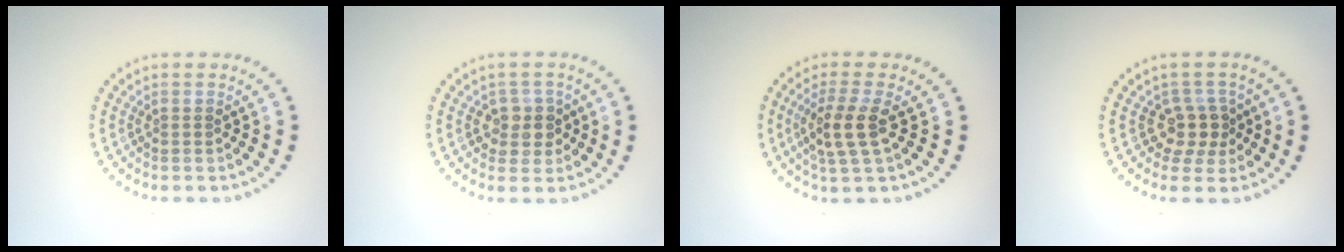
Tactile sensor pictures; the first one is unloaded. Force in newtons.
{"total": 2.3, "press": 2.1, "slide": 0.8}
{"total": 3.4, "press": 3.1, "slide": 1.5}
{"total": 2.7, "press": 2.1, "slide": 1.8}